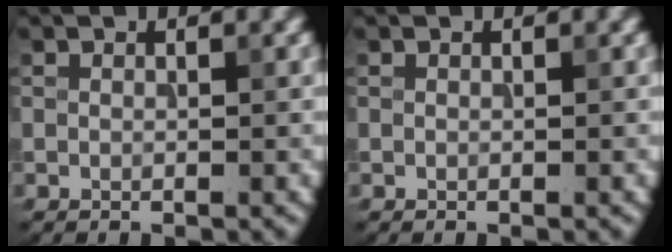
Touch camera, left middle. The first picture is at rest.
{"total": 0.0}